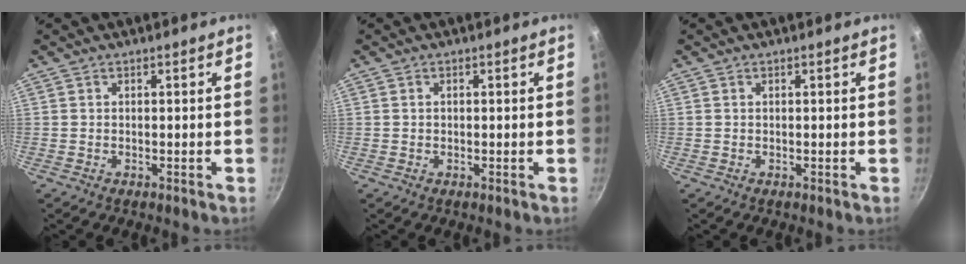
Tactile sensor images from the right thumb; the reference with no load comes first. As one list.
[{"total": 0.6, "force": [0.0, 0.5, 0.3], "torque": [-0.004, 0.004, 0.001]}, {"total": 0.0}]